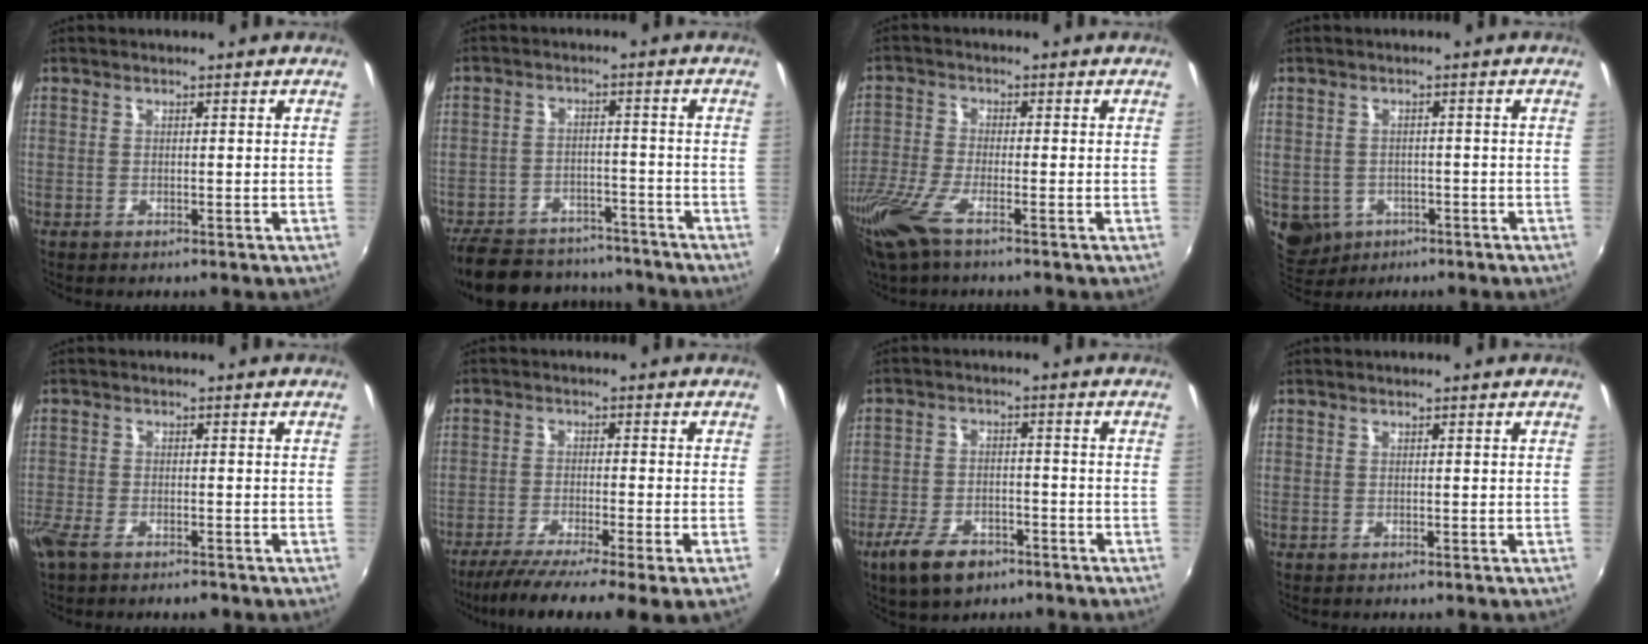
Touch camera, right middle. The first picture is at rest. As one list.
[{"total": 19.2, "force": [-15.9, 7.8, 7.2], "torque": [-0.171, 0.018, -0.218]}, {"total": 9.8, "force": [-6.5, 2.1, 7.1], "torque": [-0.173, -0.035, -0.133]}, {"total": 7.2, "force": [-3.0, 5.9, 2.8], "torque": [-0.070, -0.014, -0.032]}, {"total": 6.1, "force": [-4.4, 2.3, 3.5], "torque": [-0.092, -0.020, -0.085]}, {"total": 10.3, "force": [-7.8, -1.0, 6.6], "torque": [-0.127, -0.036, -0.126]}, {"total": 9.4, "force": [-6.2, 4.6, 5.3], "torque": [-0.134, -0.010, -0.110]}, {"total": 0.0}]